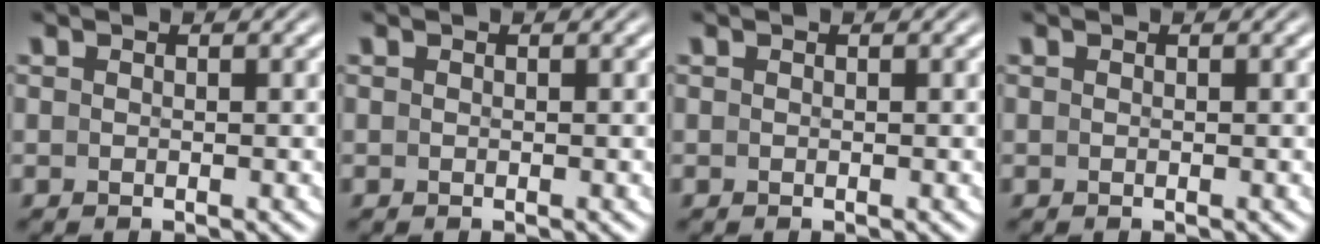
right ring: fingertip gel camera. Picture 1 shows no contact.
{"total": 0.0}
{"total": 0.0}
{"total": 0.0}